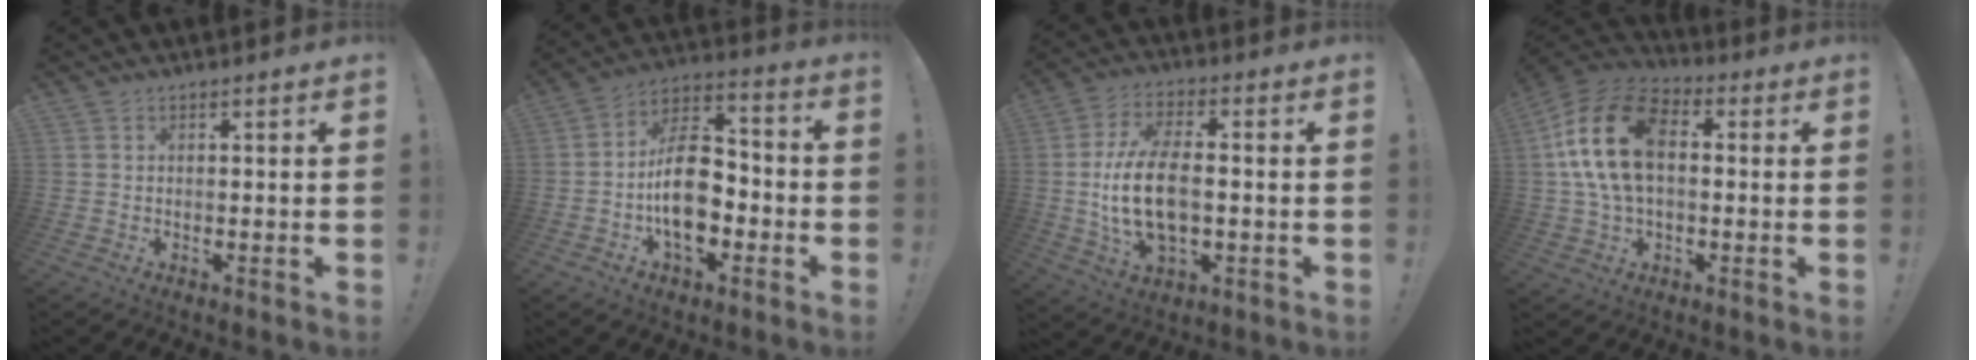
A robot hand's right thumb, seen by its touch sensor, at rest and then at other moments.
{"total": 17.0, "force": [-3.8, 10.2, 13.1], "torque": [-0.231, 0.027, -0.062]}
{"total": 16.0, "force": [-1.2, 9.2, 13.0], "torque": [-0.251, 0.003, -0.021]}
{"total": 19.3, "force": [2.7, 12.1, 14.8], "torque": [-0.290, 0.015, 0.050]}